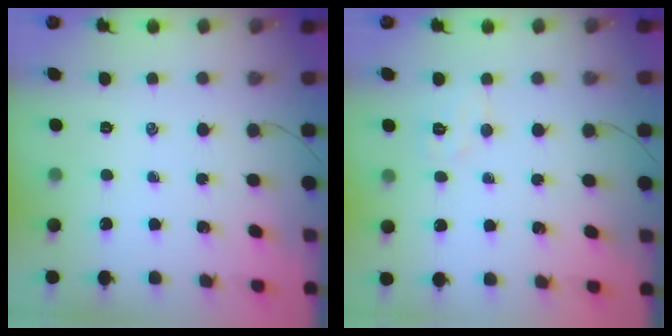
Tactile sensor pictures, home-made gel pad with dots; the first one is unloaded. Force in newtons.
{"total": 5.8, "press": 5.7, "slide": 1.1}